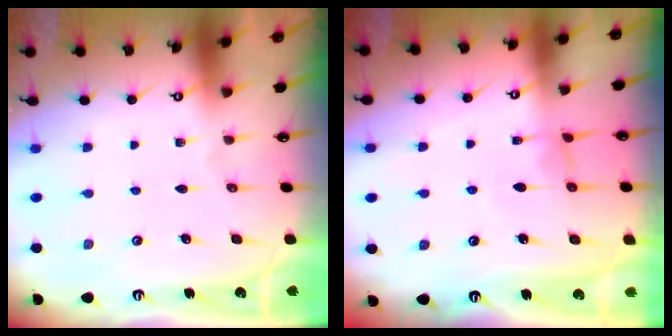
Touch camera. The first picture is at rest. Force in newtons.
{"total": 0.7, "press": 0.3, "slide": 0.6}